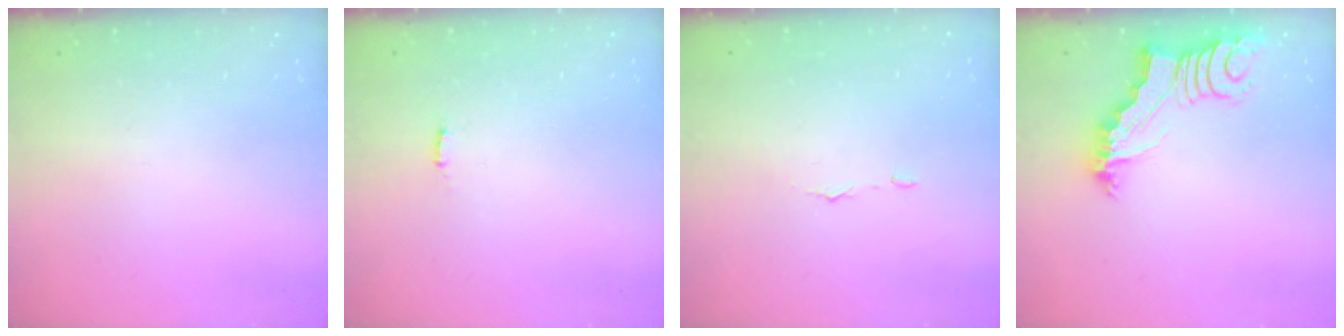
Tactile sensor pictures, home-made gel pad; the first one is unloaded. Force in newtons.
{"total": 3.0, "press": 2.9, "slide": 0.5}
{"total": 2.9, "press": 2.9, "slide": 0.2}
{"total": 5.4, "press": 5.4, "slide": 0.3}